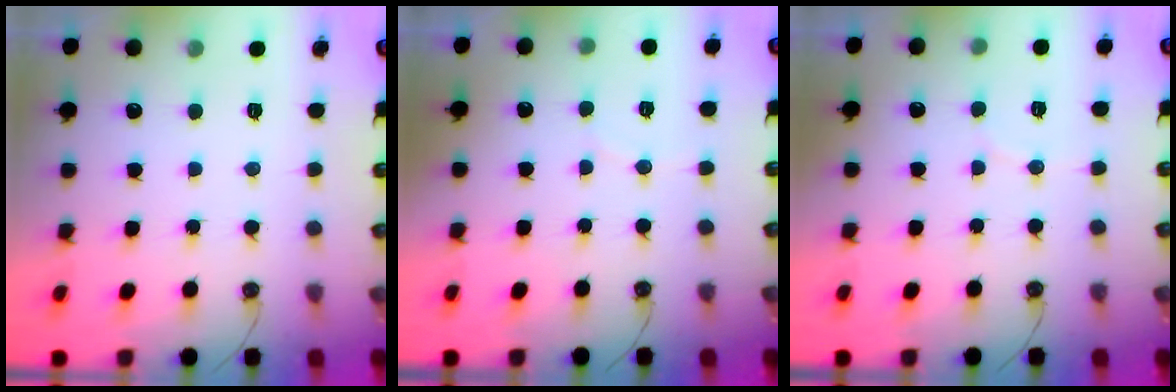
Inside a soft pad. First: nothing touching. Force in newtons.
{"total": 3.4, "press": 3.3, "slide": 0.4}
{"total": 3.1, "press": 3.1, "slide": 0.3}